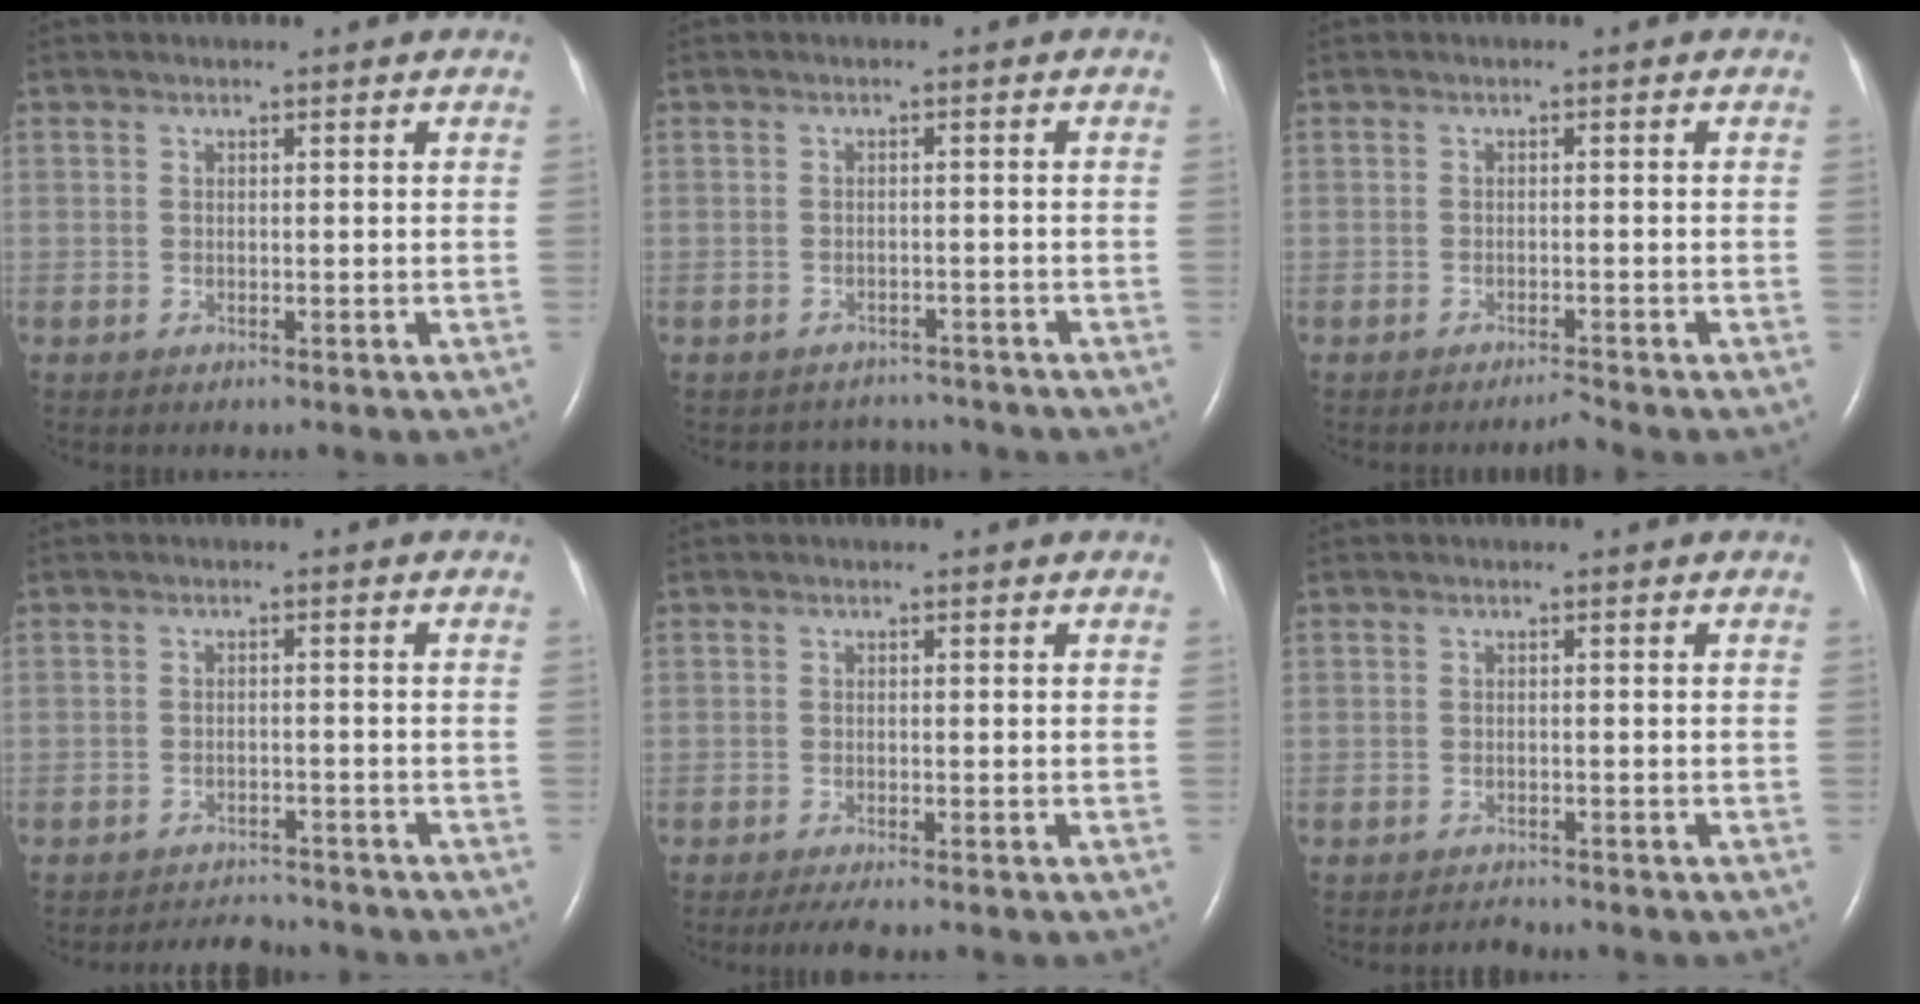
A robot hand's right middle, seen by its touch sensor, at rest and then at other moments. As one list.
[{"total": 3.9, "force": [-3.6, 1.2, -0.8], "torque": [0.006, 0.009, -0.049]}, {"total": 1.4, "force": [-1.3, -0.5, 0.2], "torque": [-0.005, -0.006, -0.020]}, {"total": 4.4, "force": [-4.3, 0.7, -0.1], "torque": [-0.005, -0.003, -0.066]}, {"total": 2.4, "force": [-1.9, 0.0, 1.5], "torque": [-0.033, -0.008, -0.034]}, {"total": 1.2, "force": [-1.2, 0.1, -0.1], "torque": [-0.004, -0.007, -0.016]}]